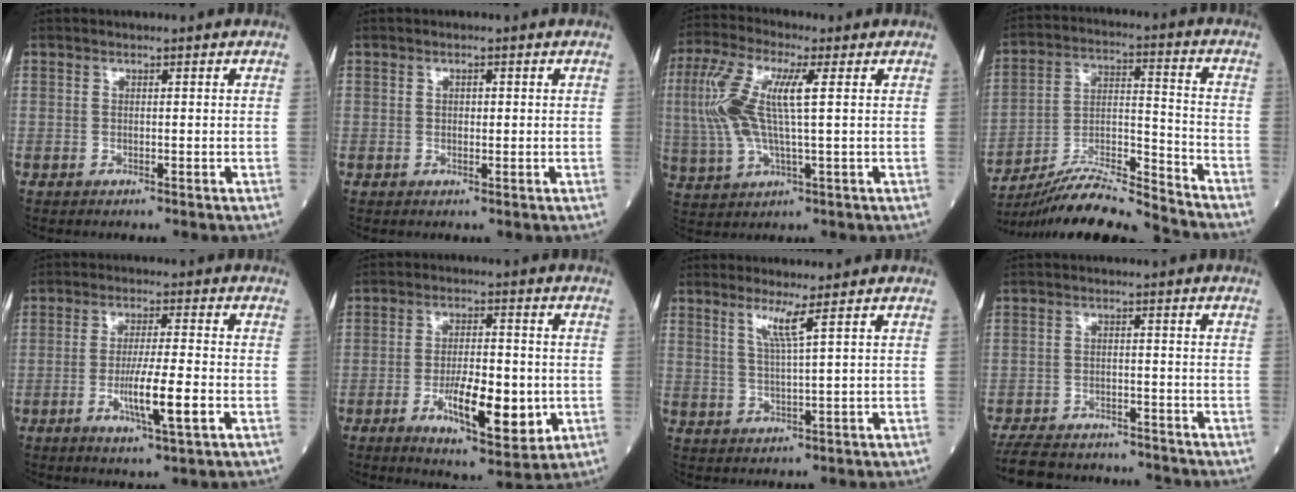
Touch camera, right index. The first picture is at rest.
{"total": 1.0, "force": [0.2, 0.6, 0.7], "torque": [-0.011, 0.002, 0.002]}
{"total": 12.0, "force": [2.1, 2.8, 11.4], "torque": [-0.269, 0.019, 0.040]}
{"total": 14.7, "force": [-14.1, -0.9, 4.1], "torque": [-0.074, 0.018, -0.256]}
{"total": 8.0, "force": [-2.3, 0.2, 7.6], "torque": [-0.136, -0.012, -0.042]}
{"total": 11.6, "force": [-2.9, 3.4, 10.7], "torque": [-0.180, -0.014, -0.043]}
{"total": 3.6, "force": [2.0, -1.0, 2.8], "torque": [-0.058, -0.010, 0.042]}
{"total": 12.3, "force": [-11.2, 4.0, 3.2], "torque": [-0.061, 0.005, -0.160]}